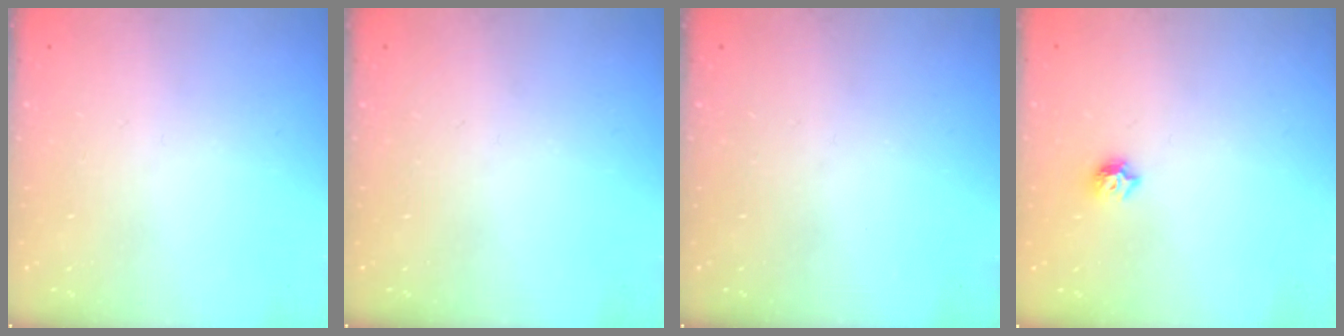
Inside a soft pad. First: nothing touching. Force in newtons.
{"total": 0.0}
{"total": 0.0}
{"total": 6.5, "press": 6.5, "slide": 0.7}